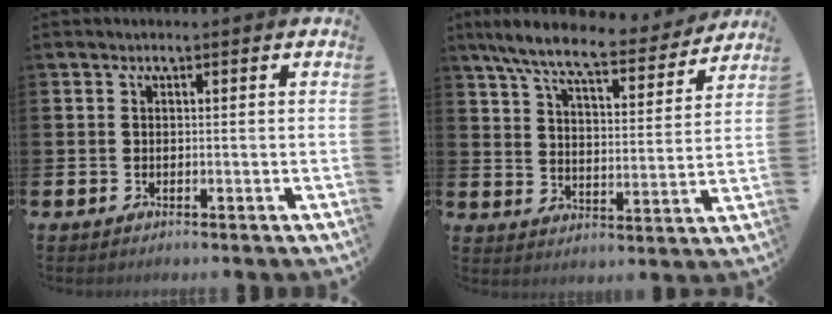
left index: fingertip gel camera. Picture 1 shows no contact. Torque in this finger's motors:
{"motor_torque": [1.14, -1.00, 0.52, 0.21]}